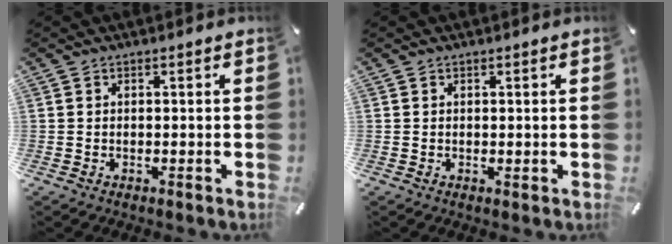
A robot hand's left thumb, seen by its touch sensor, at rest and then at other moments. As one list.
[{"total": 0.0}]